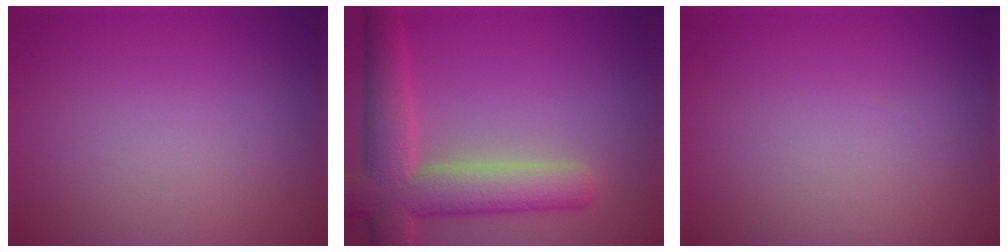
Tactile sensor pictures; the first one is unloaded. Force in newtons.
{"total": 7.7, "press": 7.7, "slide": 0.7}
{"total": 0.0}